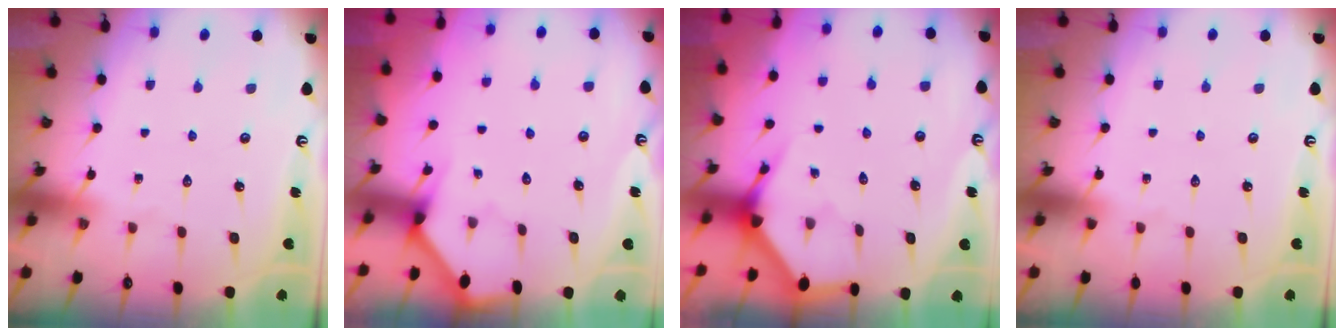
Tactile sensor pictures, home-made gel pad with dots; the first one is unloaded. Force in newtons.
{"total": 2.4, "press": 2.3, "slide": 0.3}
{"total": 3.4, "press": 3.4, "slide": 0.1}
{"total": 0.0}